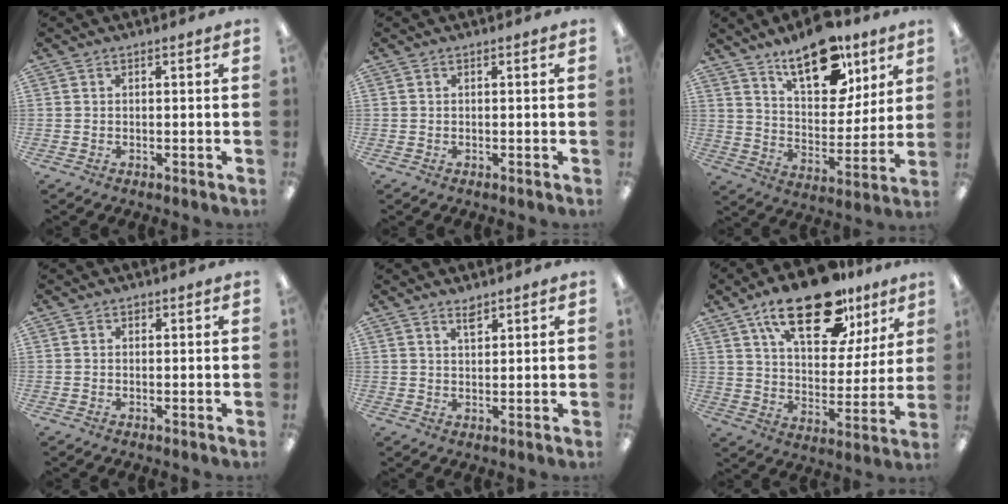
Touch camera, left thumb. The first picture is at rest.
{"total": 0.0}
{"total": 17.9, "force": [11.9, 8.8, 10.0], "torque": [-0.145, -0.064, 0.206]}
{"total": 0.6, "force": [0.4, 0.4, 0.2], "torque": [-0.004, 0.003, 0.007]}
{"total": 2.8, "force": [2.3, 0.9, 1.3], "torque": [-0.022, -0.006, 0.042]}
{"total": 22.0, "force": [14.2, 9.7, 13.7], "torque": [-0.210, -0.073, 0.238]}